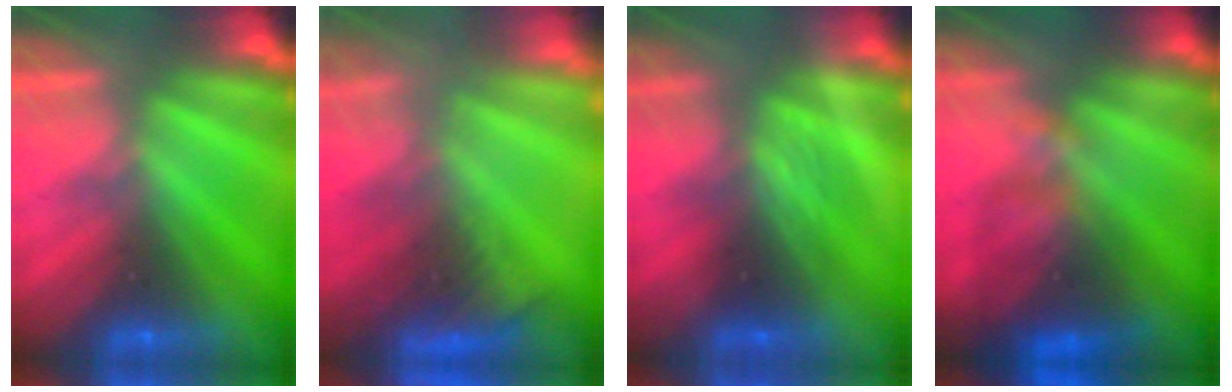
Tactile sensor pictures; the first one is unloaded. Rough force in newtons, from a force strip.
{"total": 6.8}
{"total": 2.0}
{"total": 4.5}